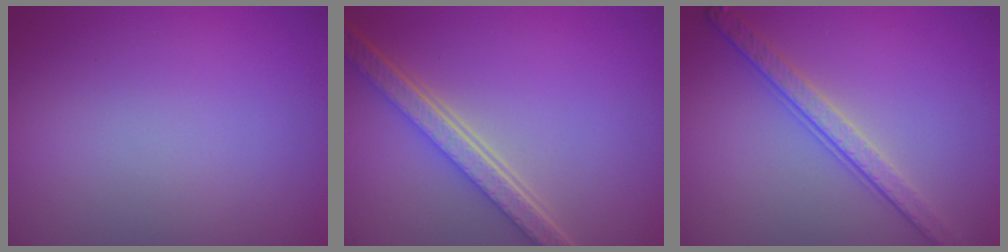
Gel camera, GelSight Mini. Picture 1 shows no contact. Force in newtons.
{"total": 5.6, "press": 4.2, "slide": 3.8}
{"total": 3.5, "press": 2.8, "slide": 2.0}